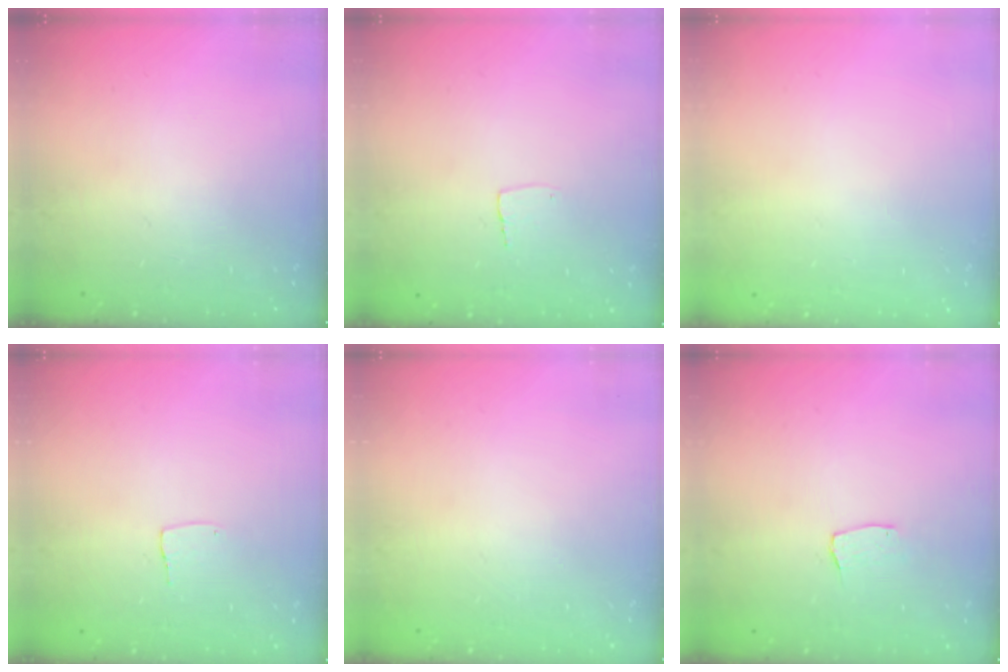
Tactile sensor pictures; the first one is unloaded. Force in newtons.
{"total": 2.7, "press": 2.7, "slide": 0.1}
{"total": 0.0}
{"total": 3.7, "press": 3.7, "slide": 0.1}
{"total": 0.0}
{"total": 3.6, "press": 3.6, "slide": 0.3}